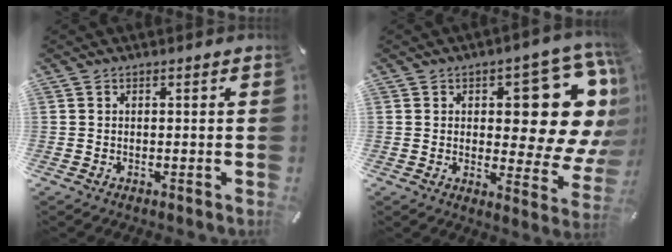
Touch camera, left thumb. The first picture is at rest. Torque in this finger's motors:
{"motor_torque": [2.44, 2.57, 1.55, -1.22, 0.44]}